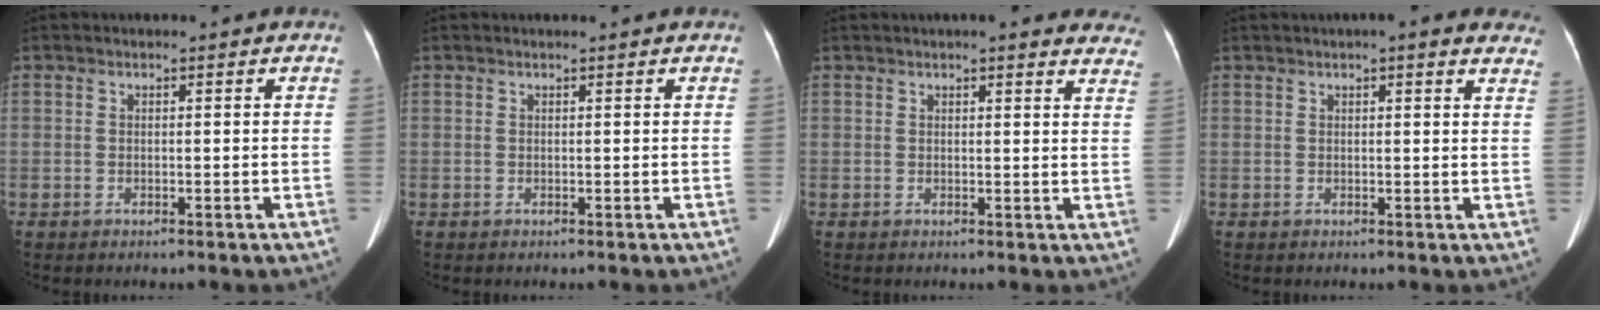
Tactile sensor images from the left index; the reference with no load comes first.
{"total": 0.6, "force": [0.5, -0.1, 0.2], "torque": [-0.004, 0.004, 0.012]}
{"total": 12.0, "force": [10.7, 2.2, 4.9], "torque": [-0.025, -0.005, 0.098]}
{"total": 8.0, "force": [6.4, 1.5, 4.6], "torque": [-0.040, 0.005, 0.055]}